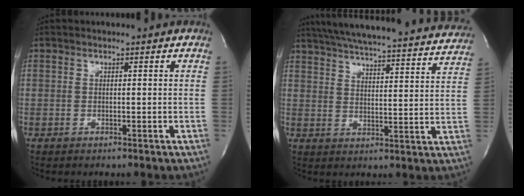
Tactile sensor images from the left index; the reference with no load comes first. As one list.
[{"total": 31.8, "force": [29.0, 3.8, 12.4], "torque": [-0.212, -0.041, 0.360]}]